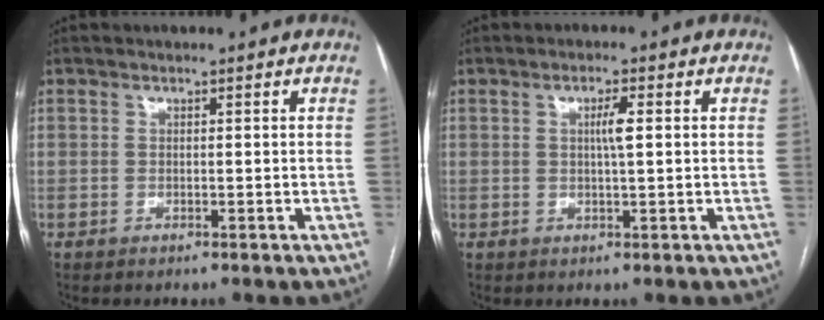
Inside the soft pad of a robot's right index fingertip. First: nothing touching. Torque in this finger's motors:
{"motor_torque": [0.48, -0.01, 0.16, 0.06]}